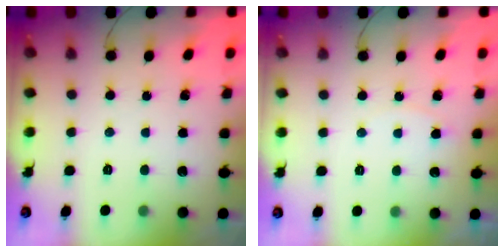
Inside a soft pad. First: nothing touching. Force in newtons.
{"total": 2.7, "press": 2.7, "slide": 0.3}